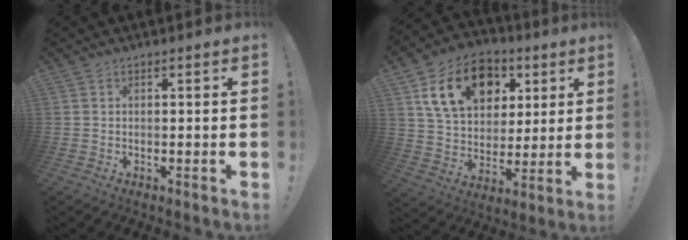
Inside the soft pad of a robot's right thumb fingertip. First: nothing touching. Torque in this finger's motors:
{"motor_torque": [2.42, 2.59, 0.06, 0.13, 0.36]}